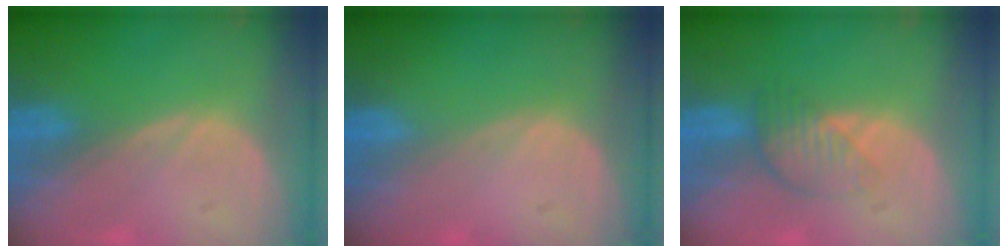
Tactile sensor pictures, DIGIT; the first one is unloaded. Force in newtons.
{"total": 0.0}
{"total": 3.9, "press": 3.7, "slide": 1.4}